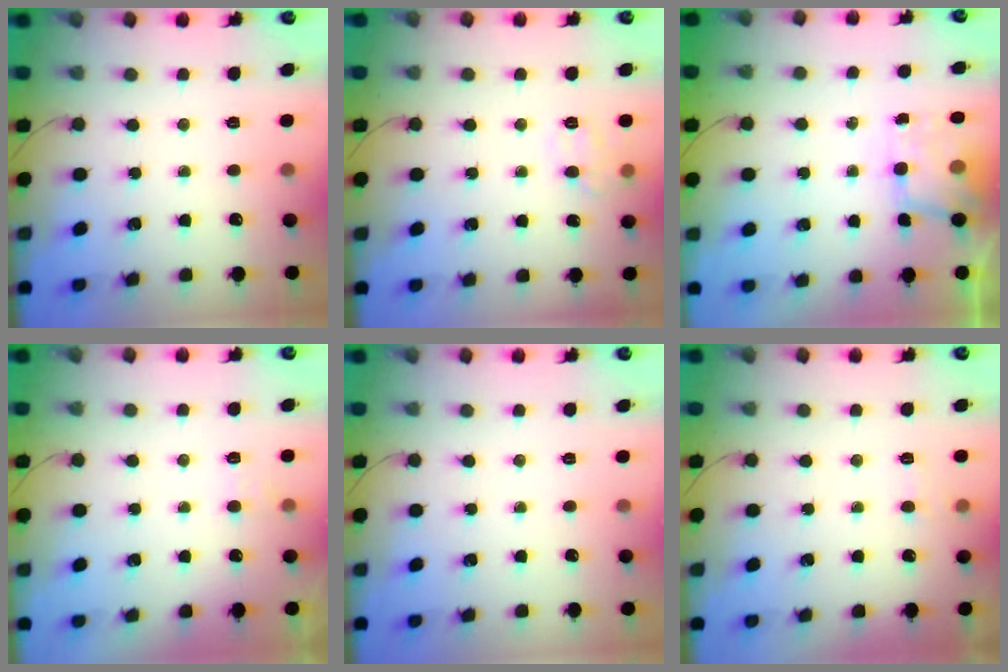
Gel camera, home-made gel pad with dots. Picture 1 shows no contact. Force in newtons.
{"total": 7.2, "press": 7.1, "slide": 1.1}
{"total": 5.6, "press": 5.4, "slide": 1.1}
{"total": 3.5, "press": 3.3, "slide": 1.1}
{"total": 0.0}
{"total": 5.6, "press": 5.4, "slide": 1.7}